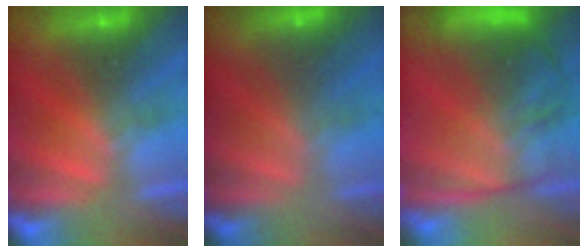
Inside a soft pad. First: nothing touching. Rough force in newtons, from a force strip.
{"total": 2.3}
{"total": 8.0}